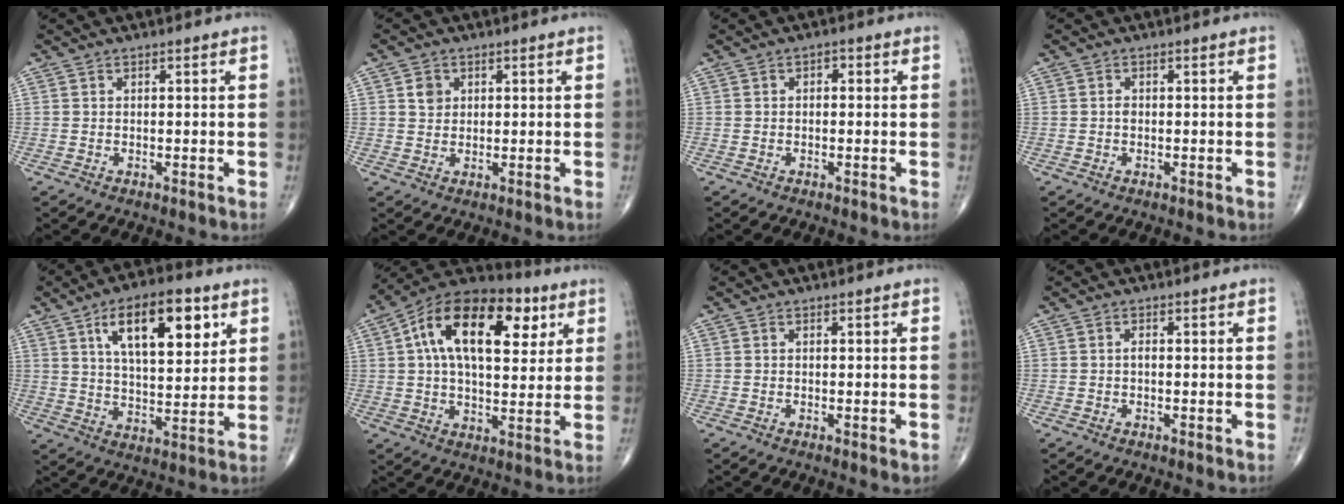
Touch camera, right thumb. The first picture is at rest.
{"total": 2.7, "force": [1.0, 2.3, 1.1], "torque": [-0.009, -0.005, 0.016]}
{"total": 1.3, "force": [0.2, 0.9, 1.0], "torque": [-0.001, 0.005, -0.005]}
{"total": 0.8, "force": [-0.2, 0.6, 0.5], "torque": [-0.004, 0.002, -0.006]}
{"total": 16.5, "force": [7.0, 7.2, 13.1], "torque": [-0.173, -0.024, 0.114]}
{"total": 21.5, "force": [6.7, 11.6, 16.8], "torque": [-0.253, 0.013, 0.099]}
{"total": 1.4, "force": [-0.3, 0.4, 1.3], "torque": [-0.018, -0.004, -0.004]}
{"total": 1.0, "force": [-0.1, 0.4, 0.9], "torque": [-0.014, 0.001, -0.005]}